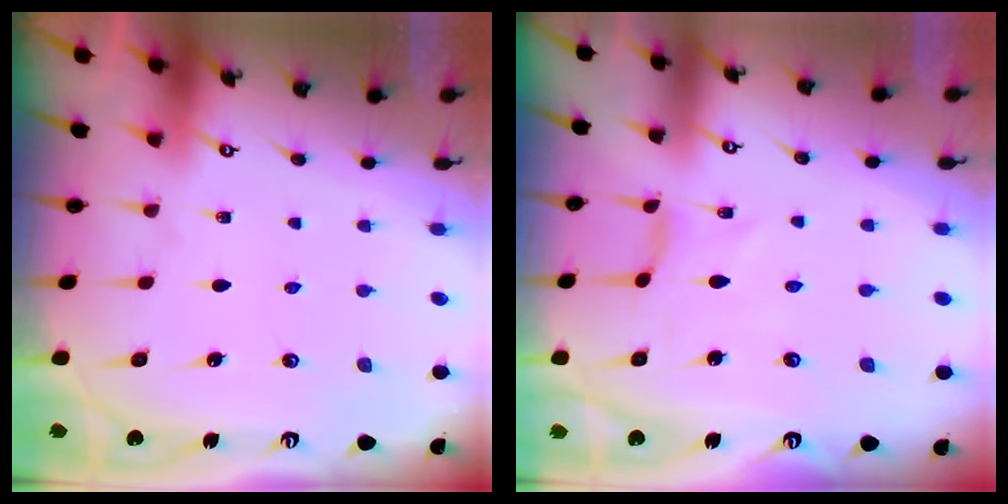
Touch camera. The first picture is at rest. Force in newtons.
{"total": 0.9, "press": 0.9, "slide": 0.3}